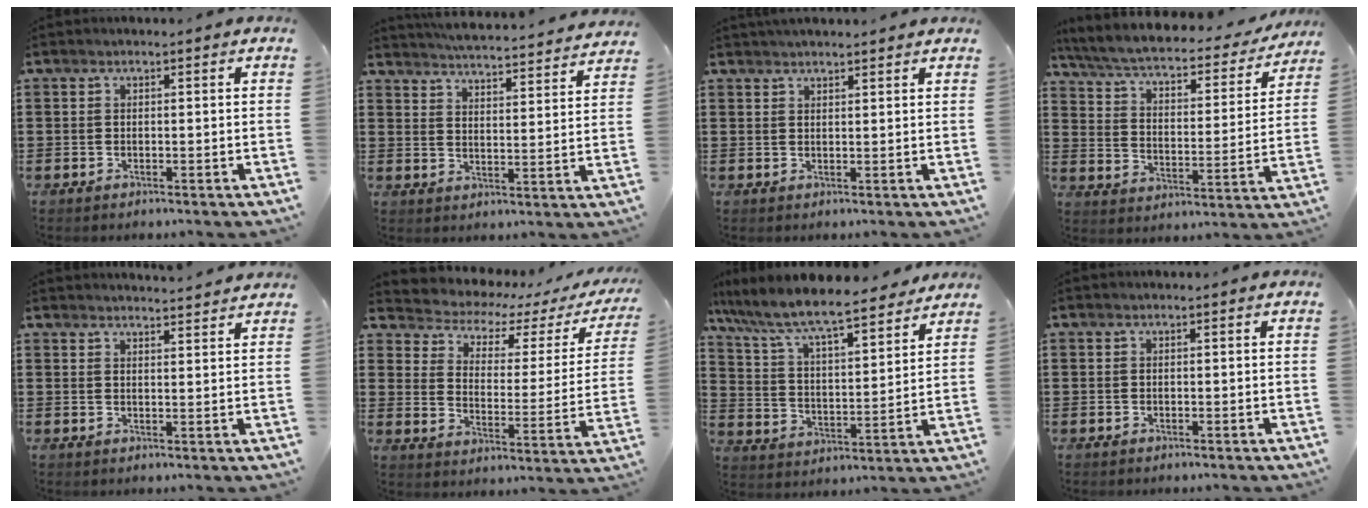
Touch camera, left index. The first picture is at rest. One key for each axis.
{"total": 4.3, "fx": 4.3, "fy": -0.7, "fz": 0.2, "tx": -0.028, "ty": -0.039, "tz": 0.069}
{"total": 1.8, "fx": 1.8, "fy": 0.1, "fz": 0.2, "tx": -0.007, "ty": 0.000, "tz": 0.035}
{"total": 4.7, "fx": 3.9, "fy": 0.7, "fz": 2.5, "tx": -0.068, "ty": -0.031, "tz": 0.059}
{"total": 2.6, "fx": 2.6, "fy": -0.3, "fz": 0.0, "tx": -0.007, "ty": -0.010, "tz": 0.049}
{"total": 3.4, "fx": 2.9, "fy": 1.5, "fz": 1.0, "tx": -0.044, "ty": -0.026, "tz": 0.040}
{"total": 7.7, "fx": 7.2, "fy": 0.6, "fz": 2.9, "tx": -0.089, "ty": -0.051, "tz": 0.118}
{"total": 0.0}